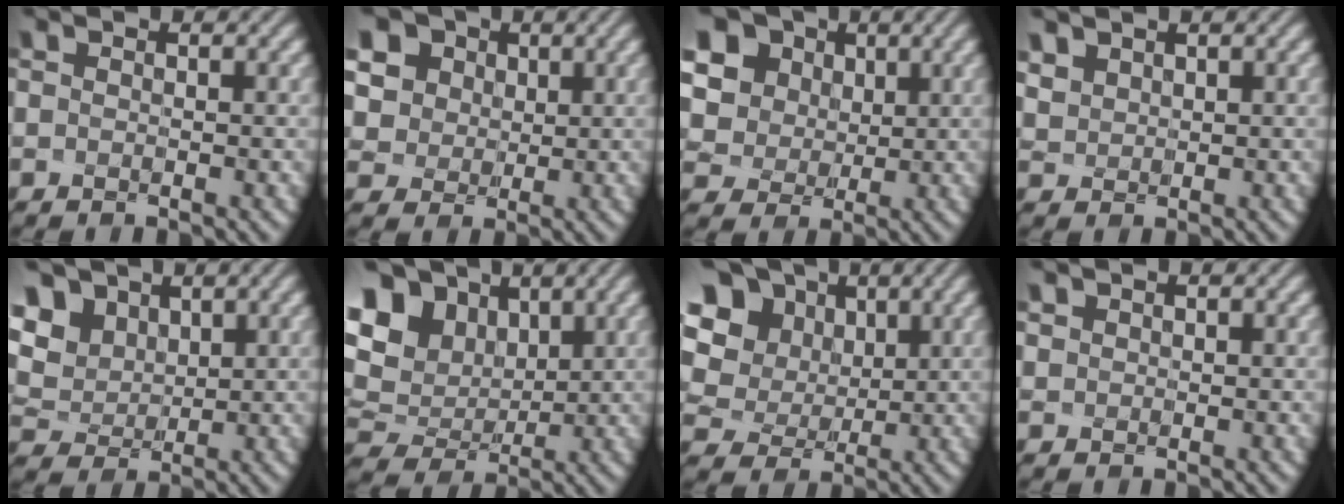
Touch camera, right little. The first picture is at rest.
{"total": 9.5, "force": [3.9, 7.9, 3.4], "torque": [-0.107, 0.011, 0.072]}
{"total": 11.6, "force": [4.4, 9.6, 4.7], "torque": [-0.144, 0.013, 0.090]}
{"total": 3.9, "force": [2.0, 3.0, 1.5], "torque": [-0.073, 0.019, 0.044]}
{"total": 7.4, "force": [3.7, 5.5, 3.2], "torque": [-0.096, 0.015, 0.060]}
{"total": 12.0, "force": [5.1, 8.9, 6.2], "torque": [-0.147, 0.029, 0.096]}
{"total": 14.3, "force": [5.4, 11.6, 6.2], "torque": [-0.169, 0.030, 0.098]}
{"total": 1.2, "force": [0.7, 0.9, 0.4], "torque": [-0.025, 0.015, 0.009]}